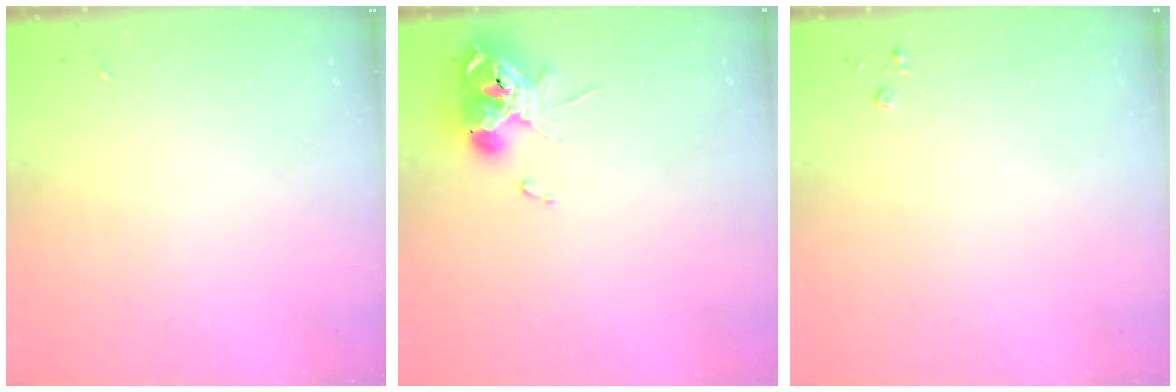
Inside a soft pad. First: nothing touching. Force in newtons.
{"total": 14.0, "press": 13.9, "slide": 1.7}
{"total": 2.2, "press": 2.2, "slide": 0.3}